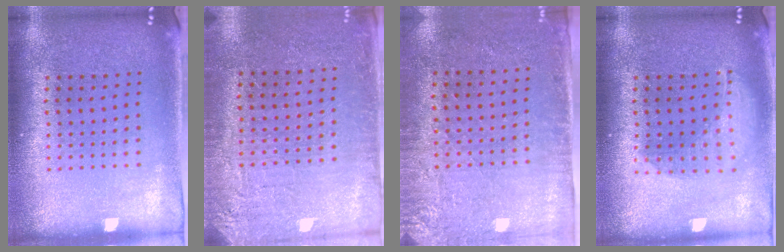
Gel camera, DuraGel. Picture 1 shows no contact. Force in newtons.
{"total": 2.8, "press": 2.7, "slide": 0.6}
{"total": 2.8, "press": 2.3, "slide": 1.6}
{"total": 1.5, "press": 1.3, "slide": 0.7}